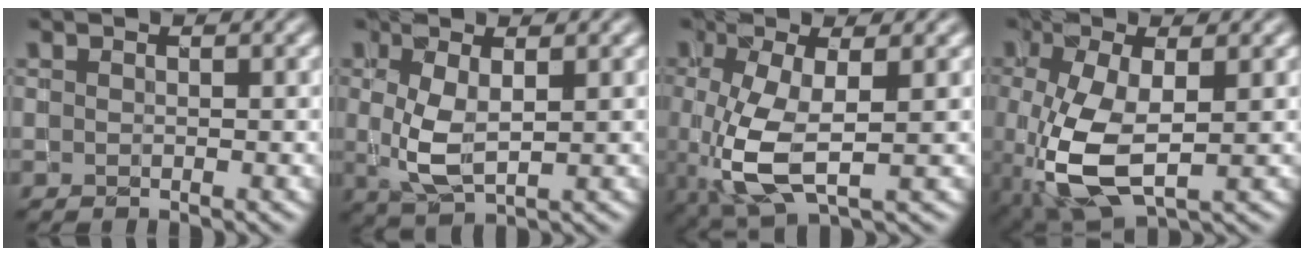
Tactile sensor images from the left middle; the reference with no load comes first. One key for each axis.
{"total": 3.5, "fx": 0.3, "fy": 1.6, "fz": 3.1, "tx": -0.070, "ty": -0.002, "tz": 0.012}
{"total": 6.1, "fx": -1.0, "fy": 2.4, "fz": 5.5, "tx": -0.129, "ty": -0.009, "tz": -0.015}
{"total": 7.3, "fx": -1.6, "fy": 3.4, "fz": 6.2, "tx": -0.152, "ty": -0.009, "tz": -0.023}